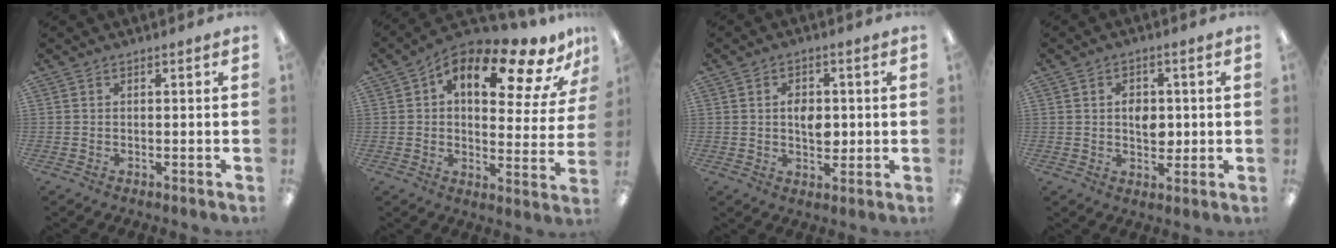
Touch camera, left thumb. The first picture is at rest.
{"total": 16.6, "force": [9.8, 6.7, 11.6], "torque": [-0.175, -0.056, 0.158]}
{"total": 5.2, "force": [0.5, 3.5, 3.8], "torque": [-0.058, 0.003, 0.006]}
{"total": 5.0, "force": [0.5, 3.6, 3.4], "torque": [-0.044, 0.000, 0.005]}